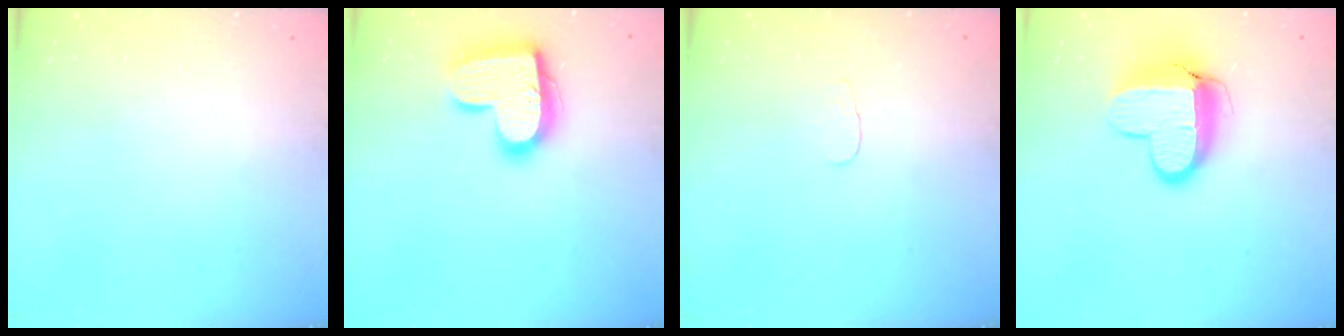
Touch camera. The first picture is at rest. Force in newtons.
{"total": 17.8, "press": 17.8, "slide": 1.2}
{"total": 2.8, "press": 2.8, "slide": 0.3}
{"total": 12.6, "press": 12.6, "slide": 1.0}